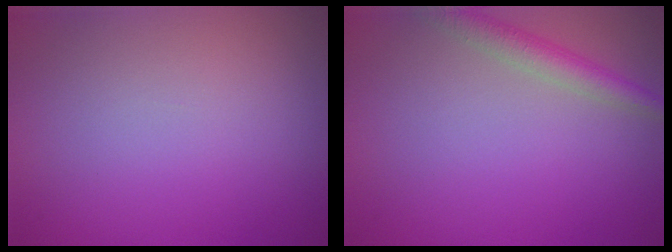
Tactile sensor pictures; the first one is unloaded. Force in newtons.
{"total": 2.7, "press": 2.7, "slide": 0.1}